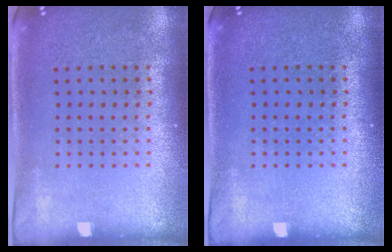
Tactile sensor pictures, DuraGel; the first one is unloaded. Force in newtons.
{"total": 0.0}